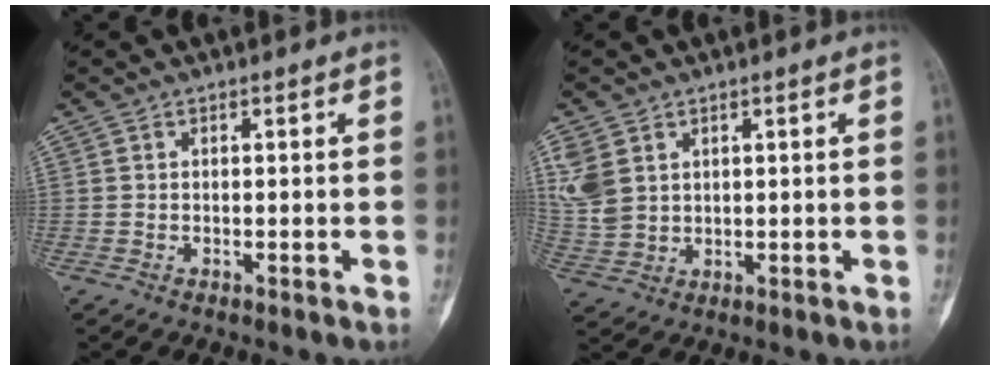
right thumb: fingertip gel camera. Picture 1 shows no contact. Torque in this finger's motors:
{"motor_torque": [0.24, 0.31, 0.88, 0.44, 0.04]}